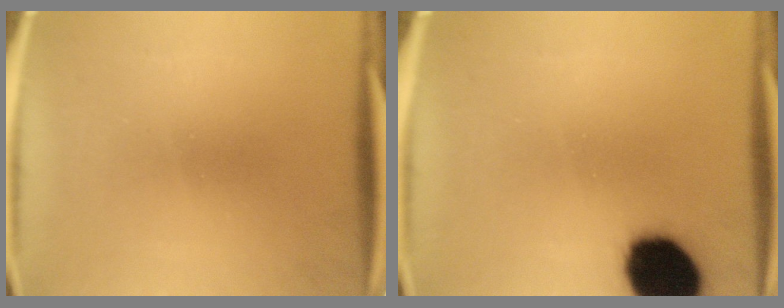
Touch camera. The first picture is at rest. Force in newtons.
{"total": 16.9}